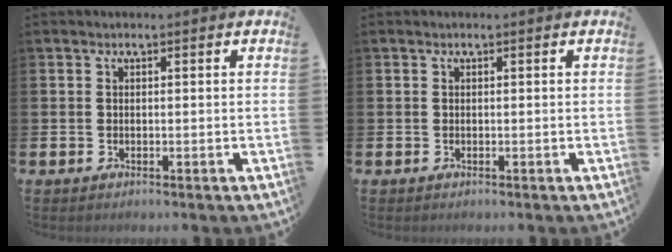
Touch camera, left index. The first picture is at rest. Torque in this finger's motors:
{"motor_torque": [0.00, 0.00, 0.01, 0.00]}